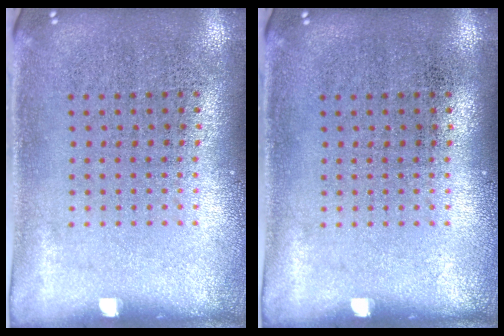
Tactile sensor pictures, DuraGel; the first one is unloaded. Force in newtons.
{"total": 0.0}